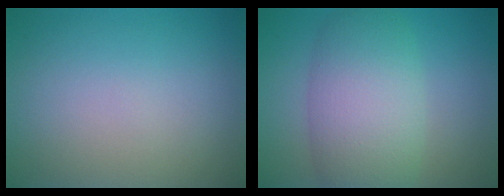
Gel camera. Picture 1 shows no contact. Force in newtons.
{"total": 7.4, "press": 7.4, "slide": 0.4}